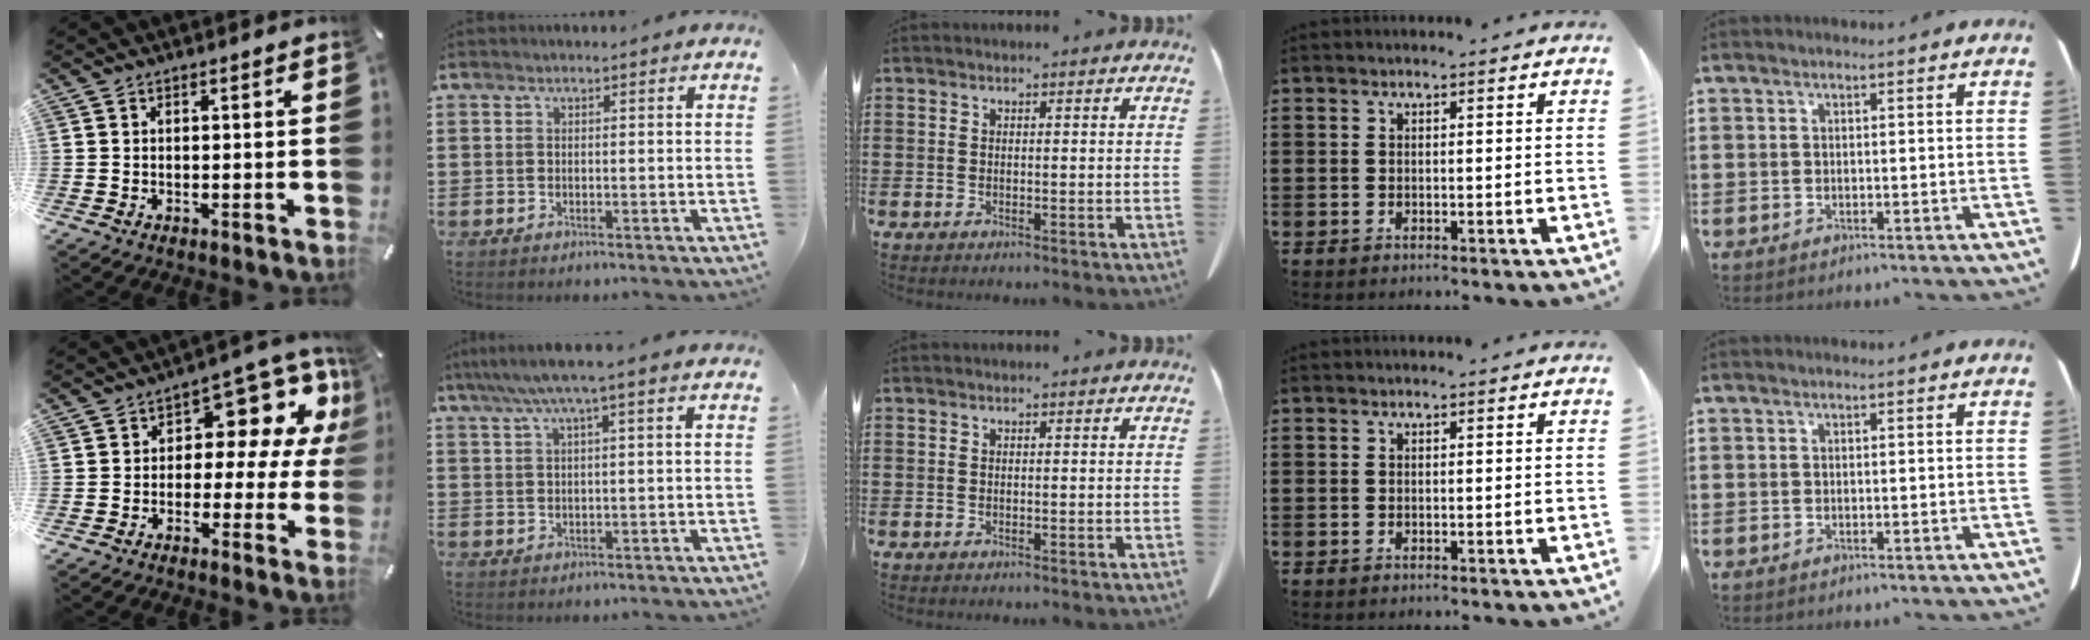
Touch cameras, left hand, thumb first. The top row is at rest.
{"thumb": {"total": 11.3, "force": [4.5, 6.7, 7.9], "torque": [-0.096, -0.041, 0.075]}, "index": {"total": 3.8, "force": [2.0, -0.2, 3.3], "torque": [-0.067, 0.002, 0.033]}}